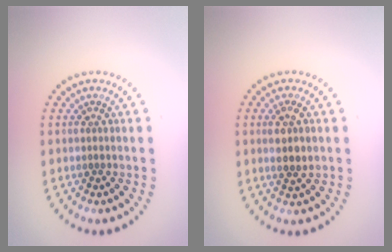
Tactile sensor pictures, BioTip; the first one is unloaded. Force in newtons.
{"total": 2.6, "press": 2.5, "slide": 0.7}